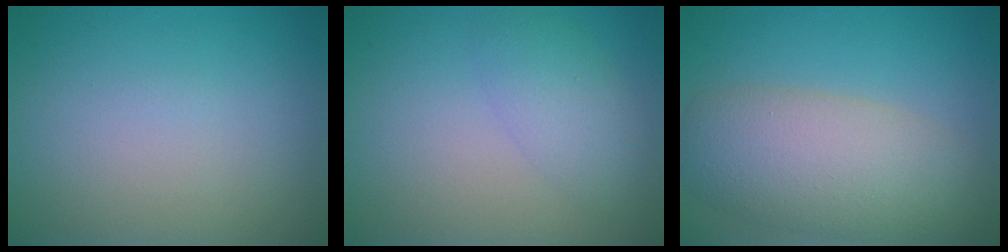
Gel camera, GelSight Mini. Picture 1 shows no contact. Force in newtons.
{"total": 3.0, "press": 3.0, "slide": 0.2}
{"total": 7.3, "press": 7.3, "slide": 0.5}